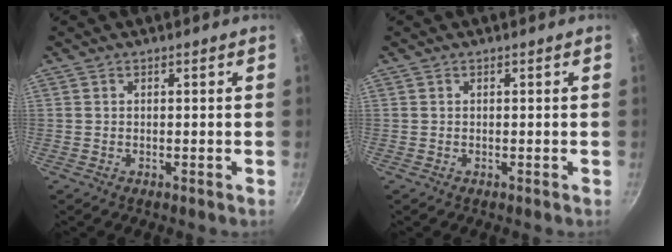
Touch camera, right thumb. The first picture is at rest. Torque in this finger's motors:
{"motor_torque": [0.00, 0.00, 0.00, 0.00, 0.00]}